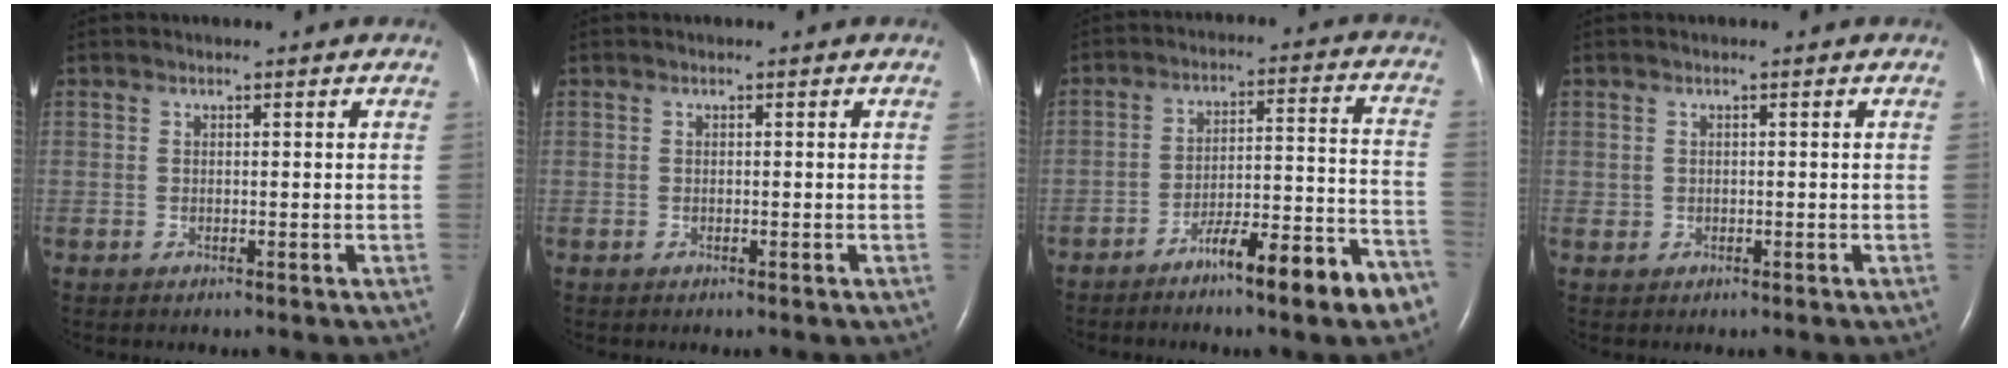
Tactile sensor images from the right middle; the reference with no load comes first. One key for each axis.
{"total": 0.0}
{"total": 11.9, "fx": -8.1, "fy": 1.1, "fz": 8.7, "tx": -0.121, "ty": 0.020, "tz": -0.122}
{"total": 0.6, "fx": 0.0, "fy": 0.6, "fz": 0.1, "tx": 0.000, "ty": 0.002, "tz": 0.001}